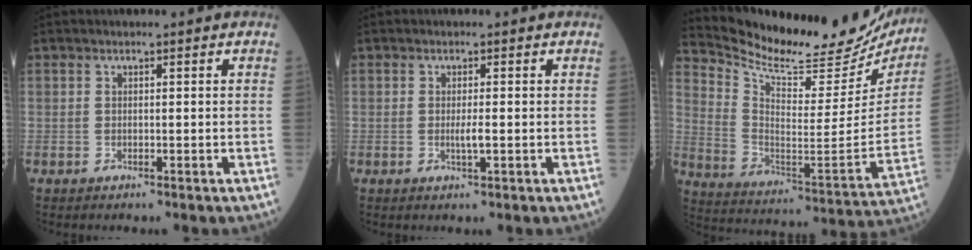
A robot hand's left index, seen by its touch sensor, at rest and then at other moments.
{"total": 1.6, "force": [-0.3, -0.1, 1.6], "torque": [-0.032, -0.004, -0.002]}
{"total": 25.5, "force": [23.5, 5.7, 8.2], "torque": [-0.143, -0.070, 0.330]}